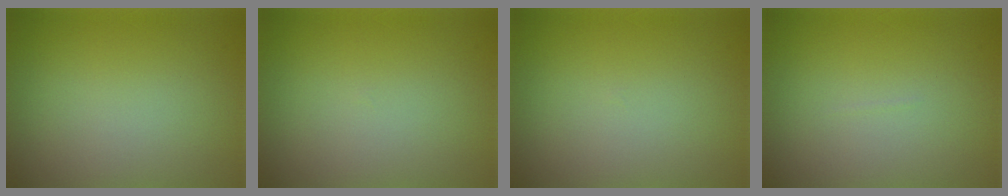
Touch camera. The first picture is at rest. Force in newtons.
{"total": 0.0}
{"total": 0.0}
{"total": 0.0}